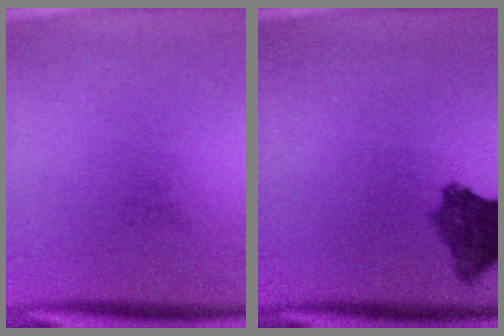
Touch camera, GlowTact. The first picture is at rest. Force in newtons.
{"total": 7.3}